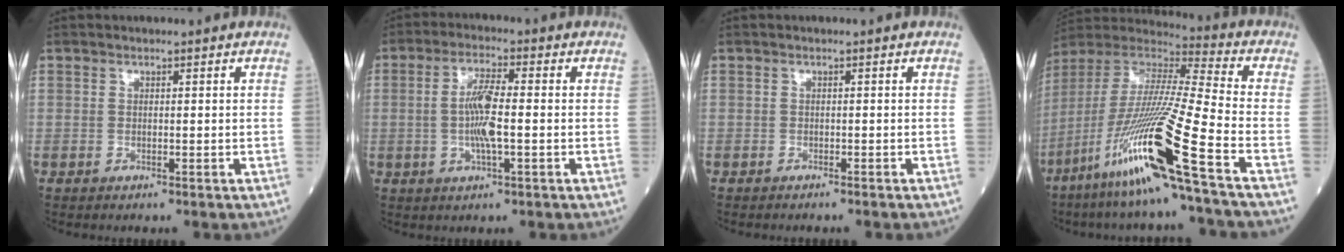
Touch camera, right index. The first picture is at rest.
{"total": 6.6, "force": [-0.5, 0.8, 6.6], "torque": [-0.131, 0.000, -0.014]}
{"total": 0.6, "force": [-0.5, 0.0, 0.0], "torque": [0.004, 0.000, -0.011]}
{"total": 22.0, "force": [-10.8, -1.1, 19.1], "torque": [-0.410, -0.052, -0.217]}